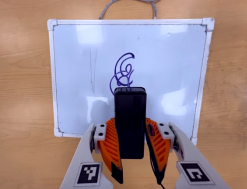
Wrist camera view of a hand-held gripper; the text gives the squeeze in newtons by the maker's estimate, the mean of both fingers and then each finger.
{"total": 7.4, "left": 5.8, "right": 9.1}